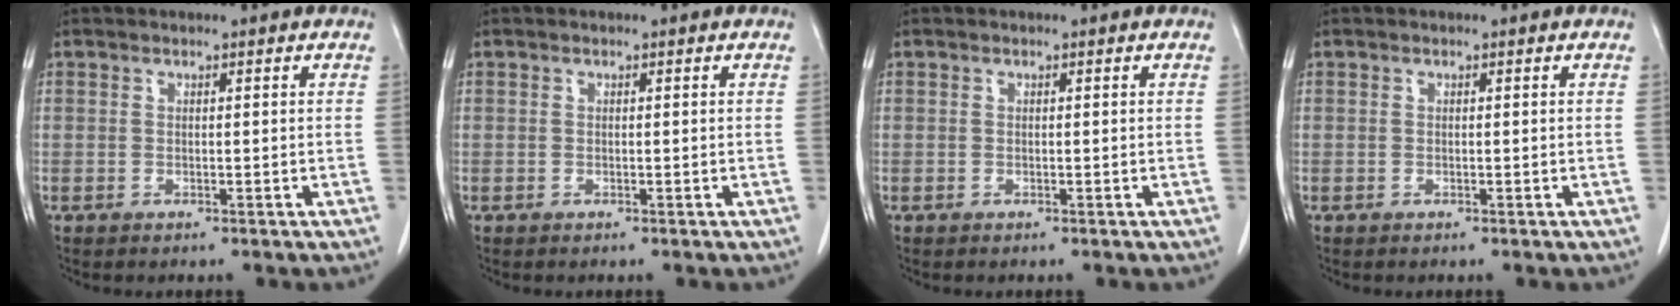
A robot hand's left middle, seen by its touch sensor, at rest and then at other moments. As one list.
[{"total": 0.0}, {"total": 0.0}, {"total": 0.0}]